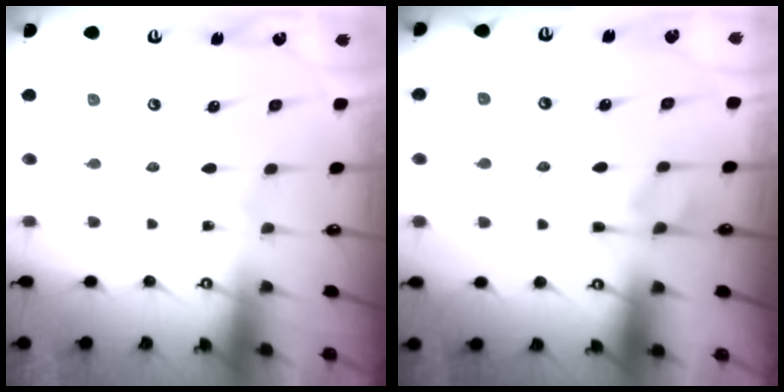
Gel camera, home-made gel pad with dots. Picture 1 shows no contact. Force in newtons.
{"total": 0.9, "press": 0.1, "slide": 0.9}